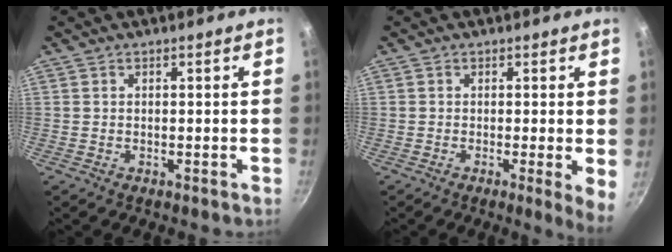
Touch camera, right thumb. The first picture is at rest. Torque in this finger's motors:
{"motor_torque": [0.00, 0.16, -0.08, -0.13, 0.04]}